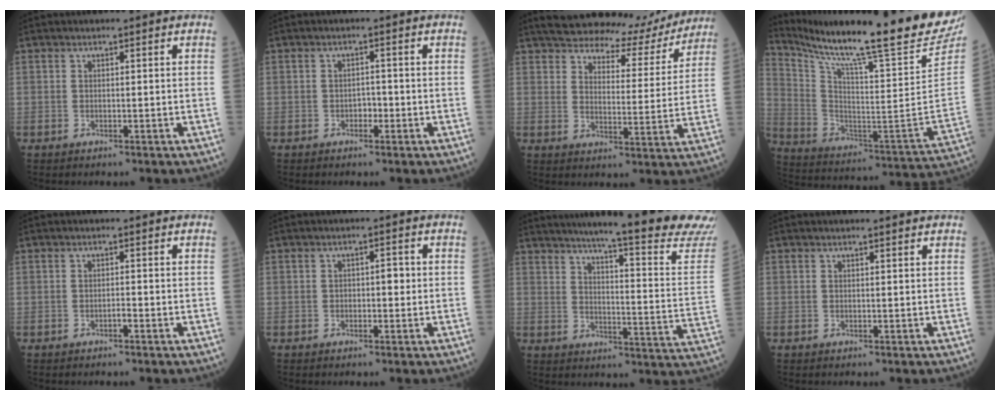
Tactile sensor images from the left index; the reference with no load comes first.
{"total": 1.7, "force": [-1.1, 0.9, 0.8], "torque": [-0.010, 0.000, -0.021]}
{"total": 18.2, "force": [16.4, 5.5, 5.5], "torque": [-0.069, -0.005, 0.202]}
{"total": 25.8, "force": [22.7, -1.0, 12.3], "torque": [-0.224, -0.113, 0.335]}
{"total": 1.0, "force": [-0.9, 0.1, 0.4], "torque": [-0.007, -0.004, -0.017]}
{"total": 2.2, "force": [-0.5, 1.2, 1.8], "torque": [-0.025, 0.007, -0.010]}
{"total": 26.1, "force": [23.3, -1.1, 11.8], "torque": [-0.179, -0.111, 0.281]}
{"total": 1.3, "force": [1.2, 0.0, 0.4], "torque": [-0.010, -0.002, 0.012]}